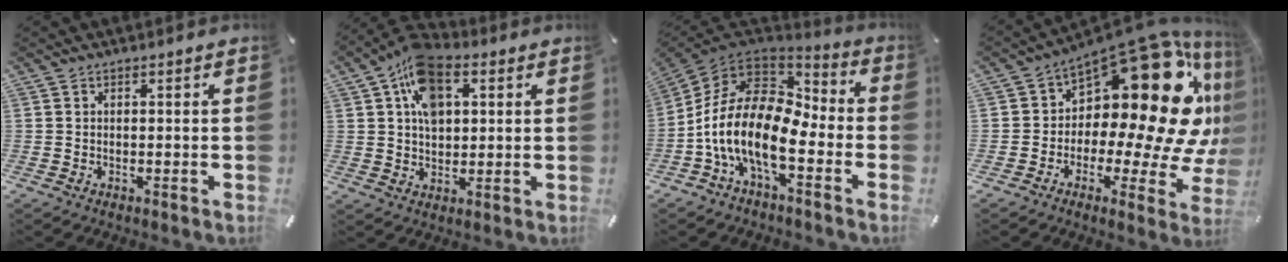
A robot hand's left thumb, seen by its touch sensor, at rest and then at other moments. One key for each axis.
{"total": 11.7, "fx": 3.9, "fy": 8.0, "fz": 7.6, "tx": -0.130, "ty": -0.004, "tz": 0.073}
{"total": 16.9, "fx": -6.0, "fy": 8.8, "fz": 13.2, "tx": -0.287, "ty": 0.005, "tz": -0.108}
{"total": 25.0, "fx": 7.6, "fy": 12.3, "fz": 20.4, "tx": -0.266, "ty": -0.099, "tz": 0.132}